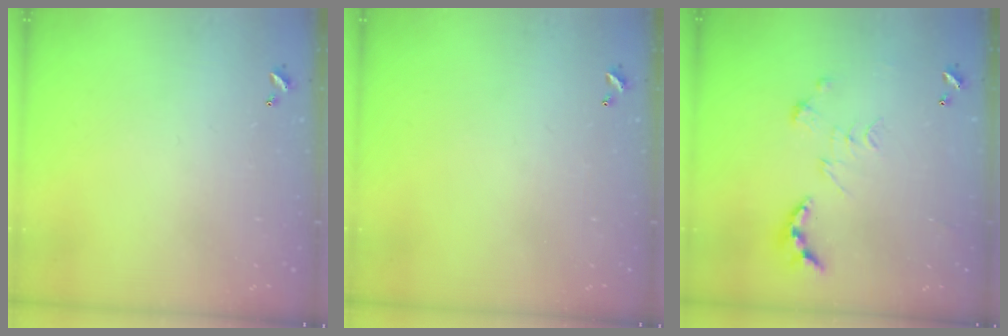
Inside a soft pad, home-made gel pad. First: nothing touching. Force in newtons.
{"total": 0.0}
{"total": 0.8, "press": 0.8, "slide": 0.3}